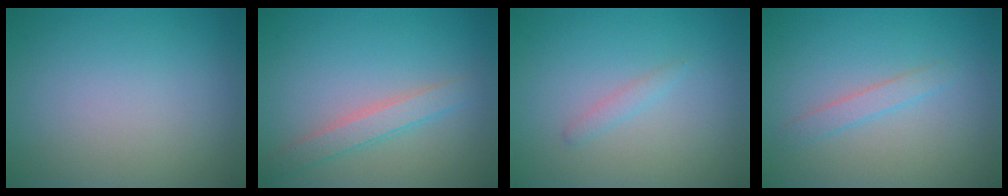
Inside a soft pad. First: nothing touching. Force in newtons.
{"total": 2.3, "press": 2.3, "slide": 0.1}
{"total": 0.9, "press": 0.9, "slide": 0.0}
{"total": 1.3, "press": 1.3, "slide": 0.0}